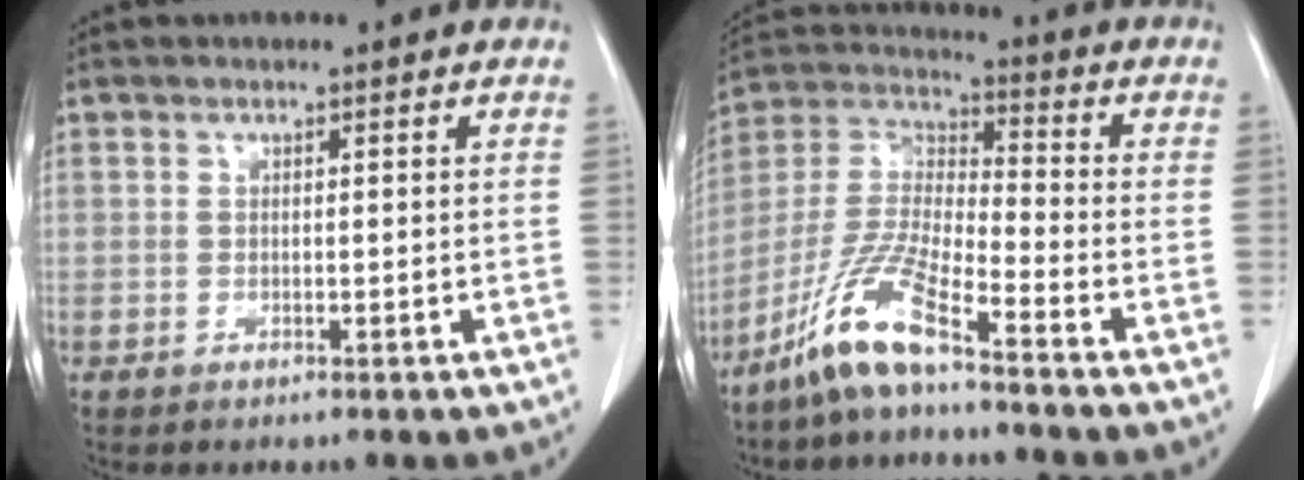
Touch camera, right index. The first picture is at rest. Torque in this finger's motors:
{"motor_torque": [1.32, -0.80, 0.30, 0.10]}